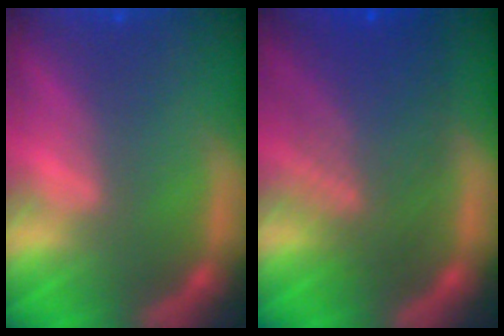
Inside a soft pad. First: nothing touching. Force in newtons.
{"total": 7.6}